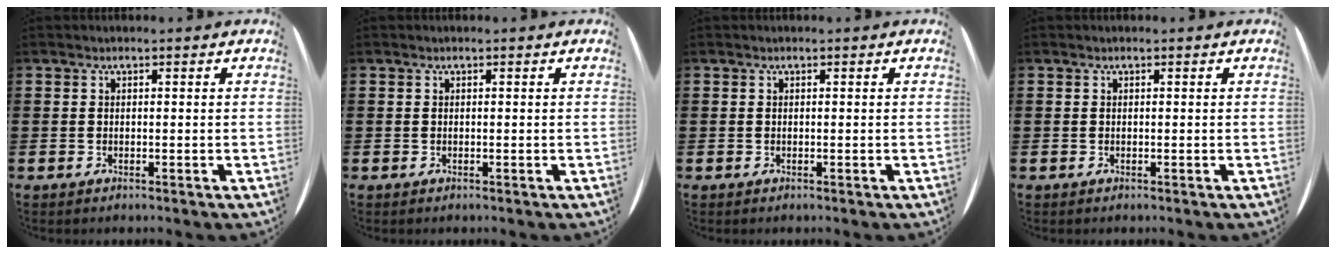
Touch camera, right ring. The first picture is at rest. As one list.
[{"total": 0.0}, {"total": 0.0}, {"total": 0.0}]